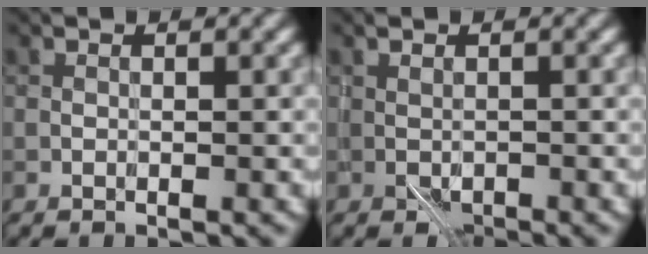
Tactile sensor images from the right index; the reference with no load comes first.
{"total": 1.2, "force": [-0.6, 0.7, 0.8], "torque": [-0.016, -0.003, -0.010]}